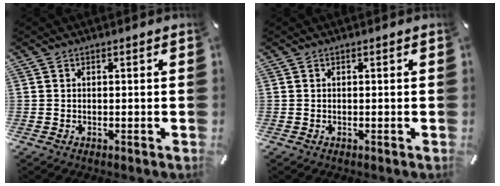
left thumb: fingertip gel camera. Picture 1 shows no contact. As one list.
[{"total": 0.0}]